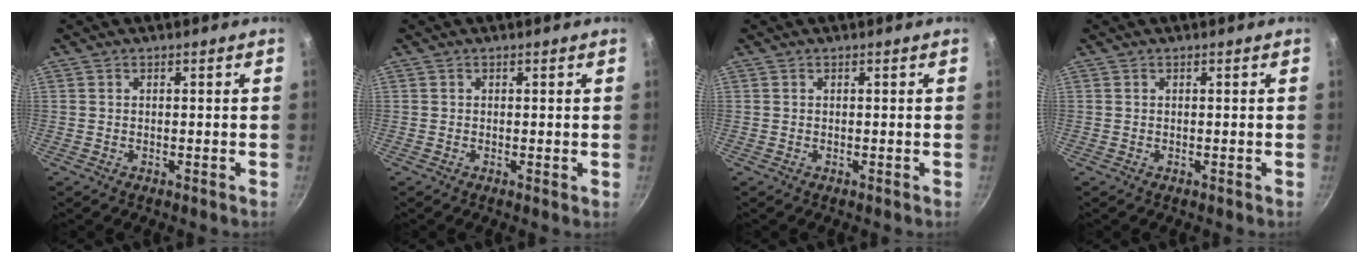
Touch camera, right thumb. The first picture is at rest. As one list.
[{"total": 0.6, "force": [0.0, 0.1, 0.5], "torque": [-0.008, -0.003, -0.004]}, {"total": 0.0}, {"total": 0.0}]